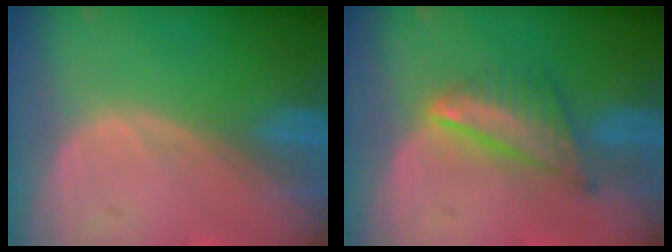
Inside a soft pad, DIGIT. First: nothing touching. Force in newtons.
{"total": 6.9, "press": 6.0, "slide": 3.3}